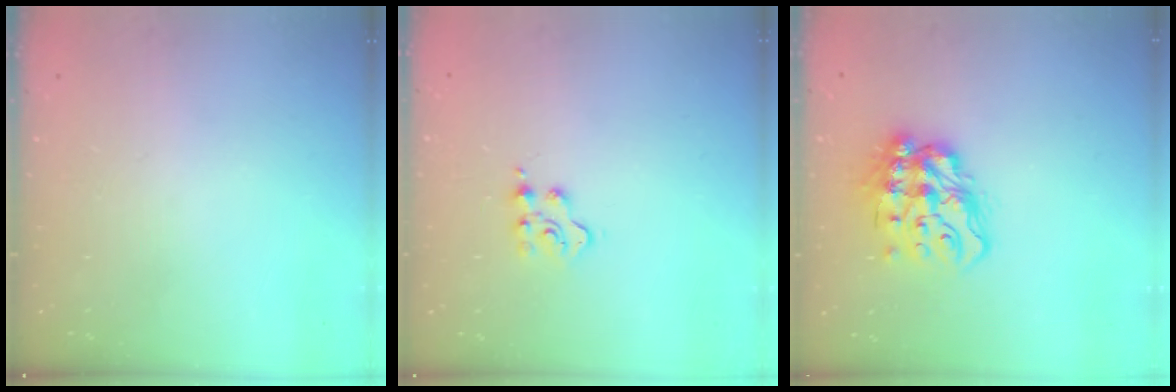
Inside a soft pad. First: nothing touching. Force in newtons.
{"total": 4.1, "press": 4.1, "slide": 0.5}
{"total": 14.4, "press": 14.3, "slide": 1.5}